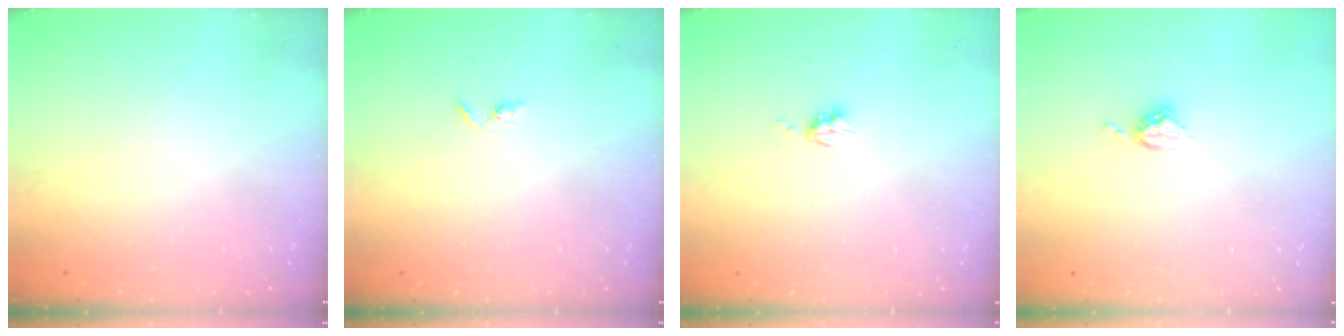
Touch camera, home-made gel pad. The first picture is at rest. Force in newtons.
{"total": 2.2, "press": 2.2, "slide": 0.2}
{"total": 5.4, "press": 5.3, "slide": 0.7}
{"total": 5.4, "press": 5.4, "slide": 0.1}